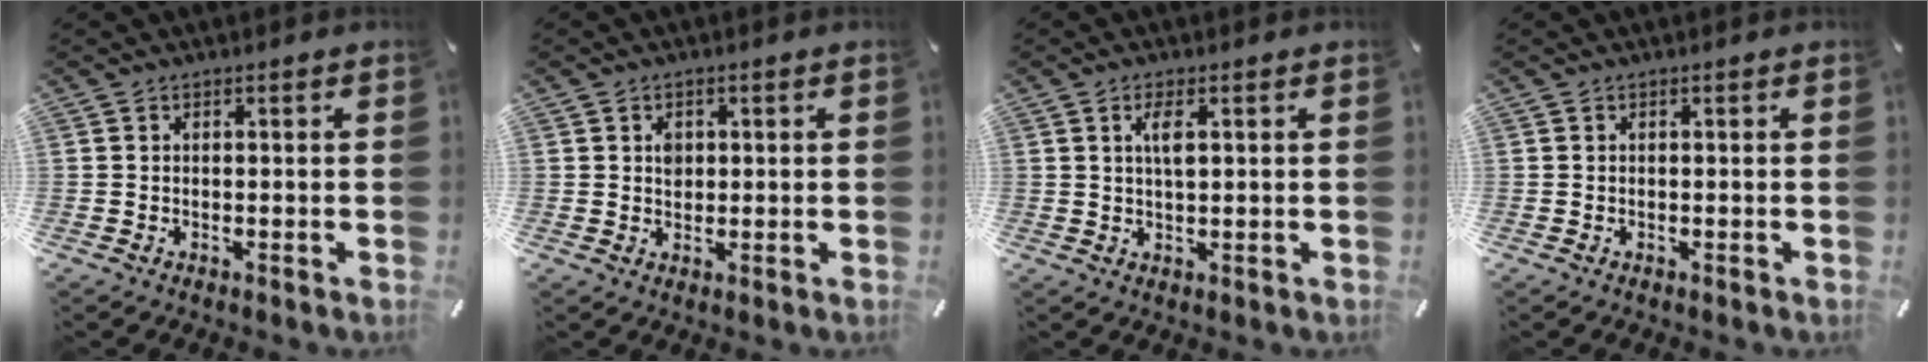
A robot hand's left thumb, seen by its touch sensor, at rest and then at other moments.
{"total": 2.2, "force": [0.4, 2.0, 0.9], "torque": [-0.007, 0.000, 0.003]}
{"total": 3.6, "force": [1.1, 1.3, 3.2], "torque": [-0.070, 0.006, 0.016]}
{"total": 0.0}